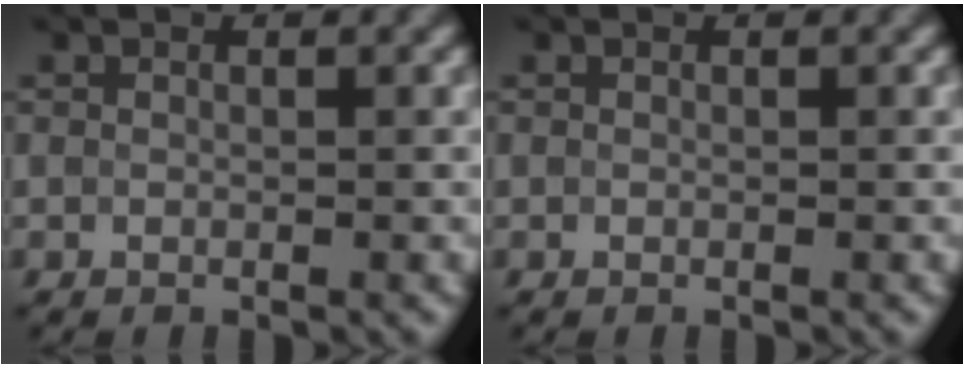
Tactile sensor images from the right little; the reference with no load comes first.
{"total": 0.0}